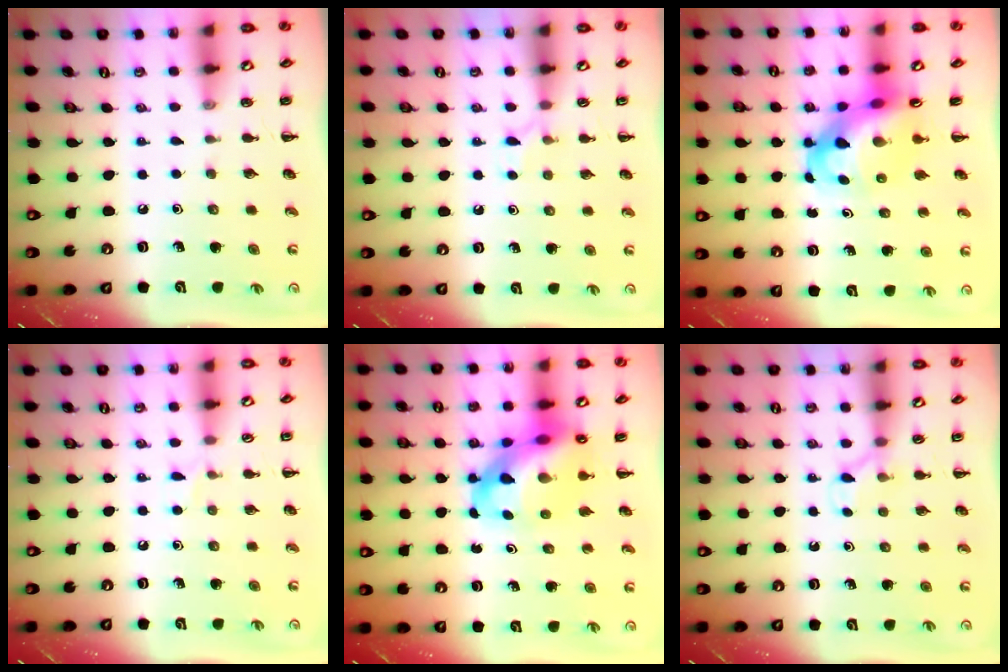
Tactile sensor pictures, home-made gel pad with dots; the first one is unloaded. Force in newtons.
{"total": 5.8, "press": 5.5, "slide": 1.9}
{"total": 8.8, "press": 8.3, "slide": 2.9}
{"total": 3.9, "press": 3.7, "slide": 1.2}
{"total": 13.9, "press": 13.4, "slide": 3.7}
{"total": 4.8, "press": 4.6, "slide": 1.4}